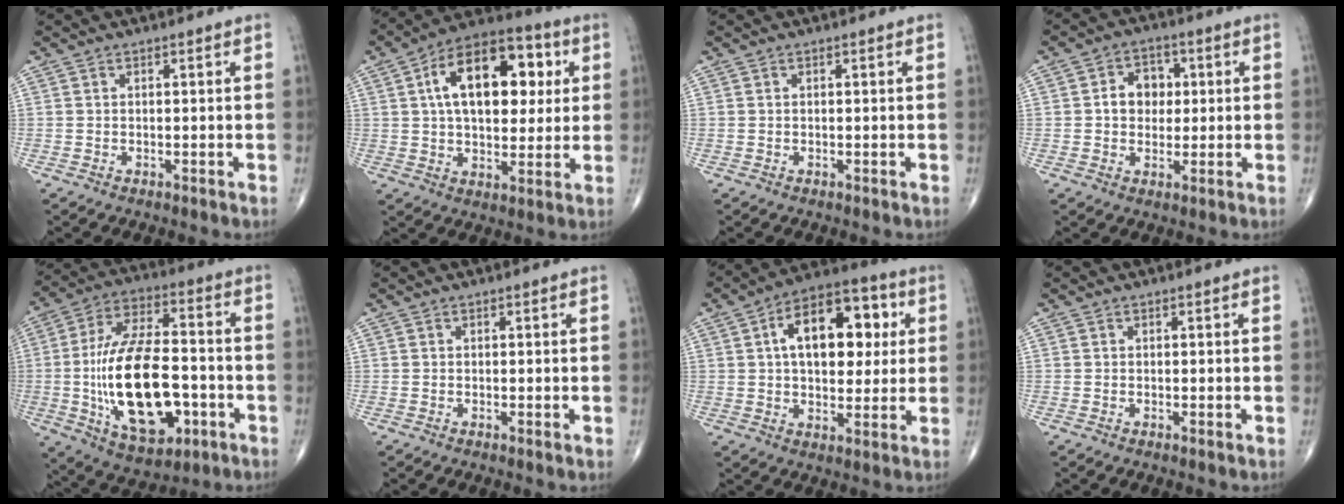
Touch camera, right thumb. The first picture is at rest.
{"total": 19.6, "force": [4.8, 11.1, 15.5], "torque": [-0.204, 0.015, 0.069]}
{"total": 0.0}
{"total": 6.7, "force": [0.7, 5.4, 3.9], "torque": [-0.029, 0.010, 0.007]}
{"total": 23.2, "force": [-4.5, 11.7, 19.5], "torque": [-0.348, 0.021, -0.062]}
{"total": 0.5, "force": [0.0, 0.2, 0.5], "torque": [-0.012, -0.003, -0.002]}
{"total": 17.4, "force": [4.0, 10.0, 13.7], "torque": [-0.168, 0.015, 0.056]}
{"total": 0.0}